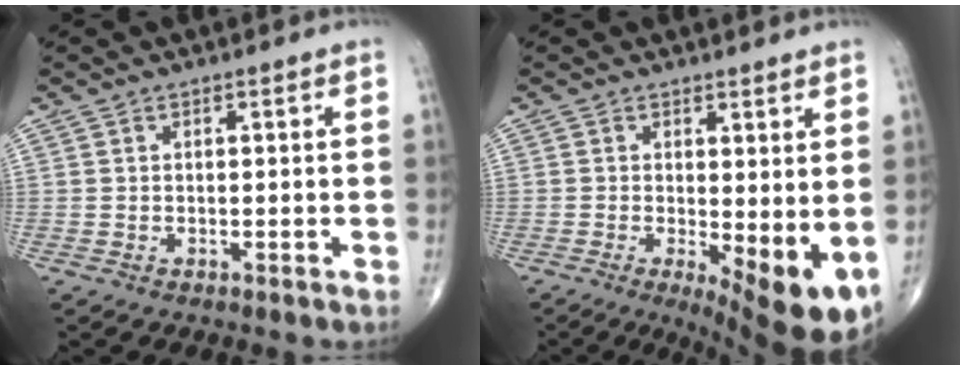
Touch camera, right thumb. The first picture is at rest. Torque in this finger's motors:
{"motor_torque": [-0.25, 0.80, 0.53, 0.03, 0.08]}